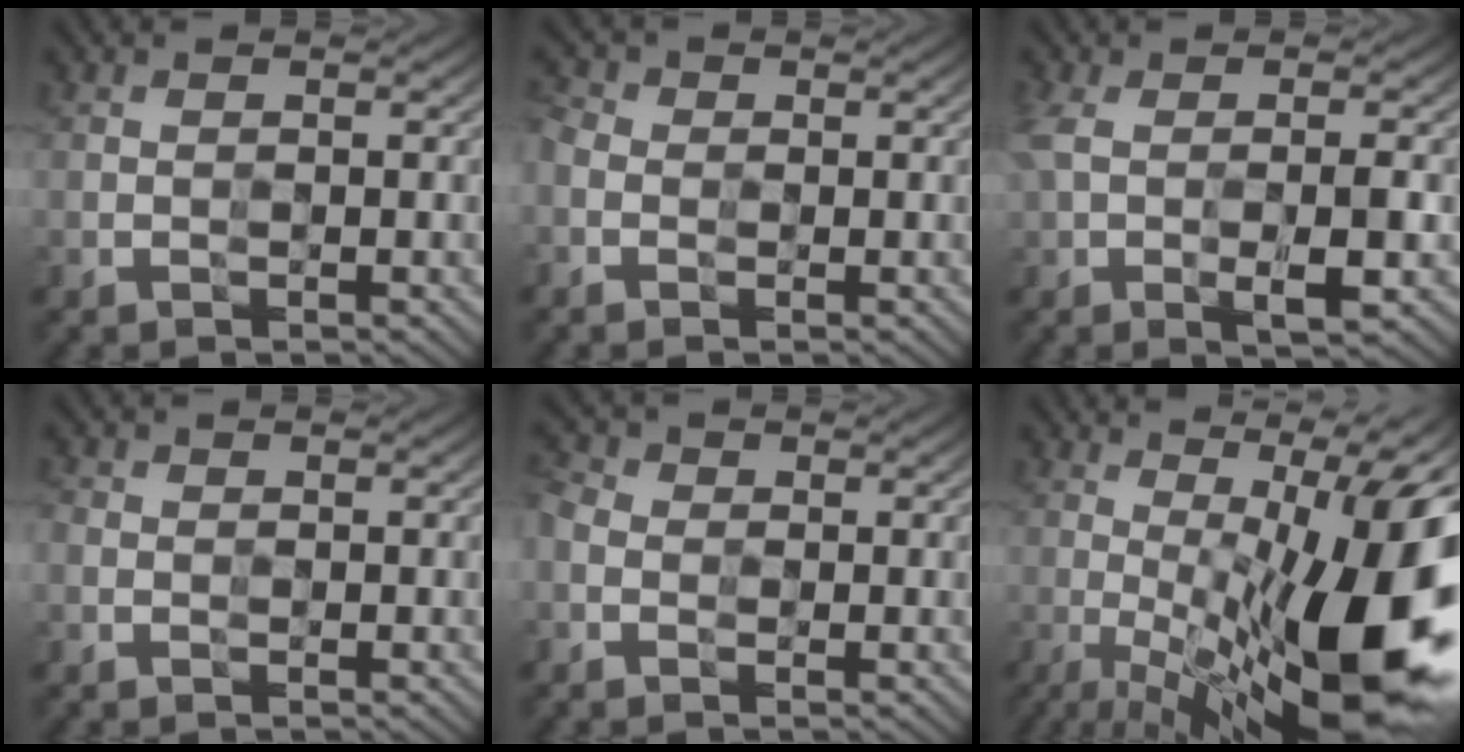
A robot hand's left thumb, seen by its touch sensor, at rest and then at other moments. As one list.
[{"total": 3.4, "force": [-1.0, 2.4, 2.3], "torque": [-0.040, -0.007, -0.021]}, {"total": 5.7, "force": [-0.9, 2.0, 5.2], "torque": [-0.109, -0.005, -0.017]}, {"total": 1.0, "force": [-0.4, 0.7, 0.6], "torque": [-0.014, -0.006, -0.010]}, {"total": 4.1, "force": [-1.0, 2.8, 2.7], "torque": [-0.048, -0.006, -0.022]}, {"total": 19.9, "force": [-2.1, 6.5, 18.7], "torque": [-0.237, 0.013, -0.042]}]